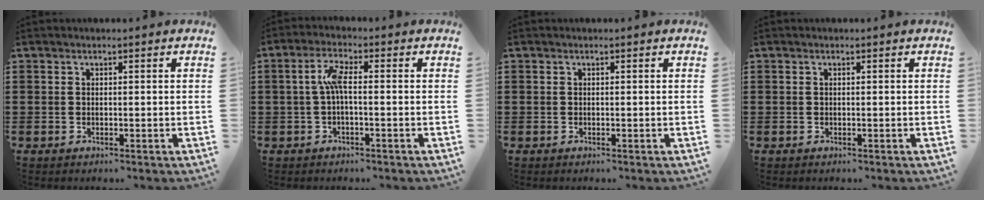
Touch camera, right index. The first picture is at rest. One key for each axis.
{"total": 4.3, "fx": -0.2, "fy": 1.1, "fz": 4.1, "tx": -0.086, "ty": 0.005, "tz": -0.009}
{"total": 0.0}
{"total": 0.0}